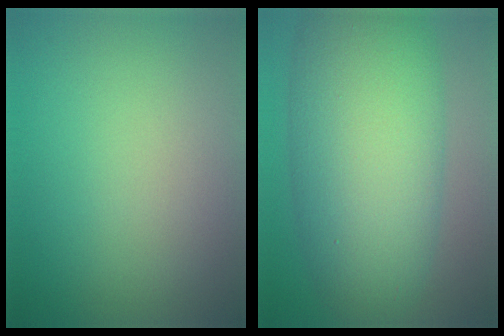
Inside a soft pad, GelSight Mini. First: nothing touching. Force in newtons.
{"total": 12.2, "press": 12.2, "slide": 0.2}